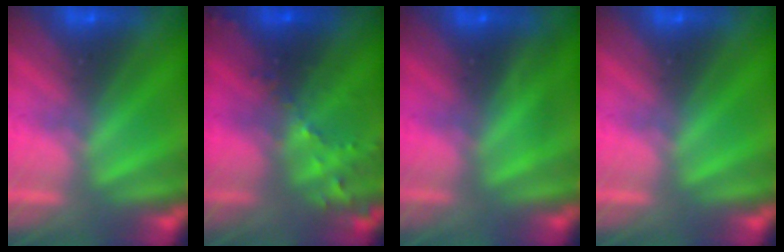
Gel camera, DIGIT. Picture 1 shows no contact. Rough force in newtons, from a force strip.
{"total": 7.9}
{"total": 1.7}
{"total": 0.0}